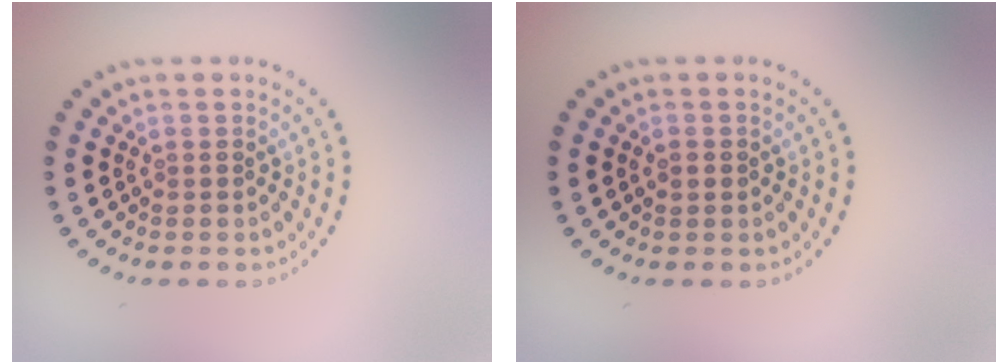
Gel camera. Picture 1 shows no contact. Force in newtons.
{"total": 1.1, "press": 1.1, "slide": 0.2}